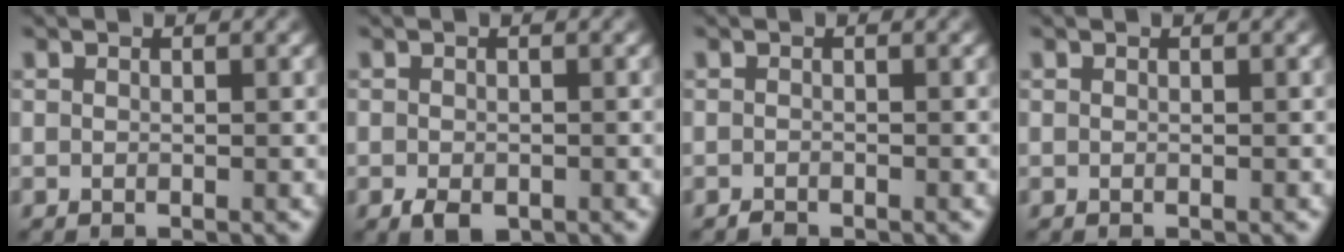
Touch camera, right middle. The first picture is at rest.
{"total": 1.8, "force": [-0.9, 1.1, 1.1], "torque": [-0.021, -0.006, -0.014]}
{"total": 0.6, "force": [-0.6, 0.1, 0.0], "torque": [0.001, 0.000, -0.012]}
{"total": 0.0}